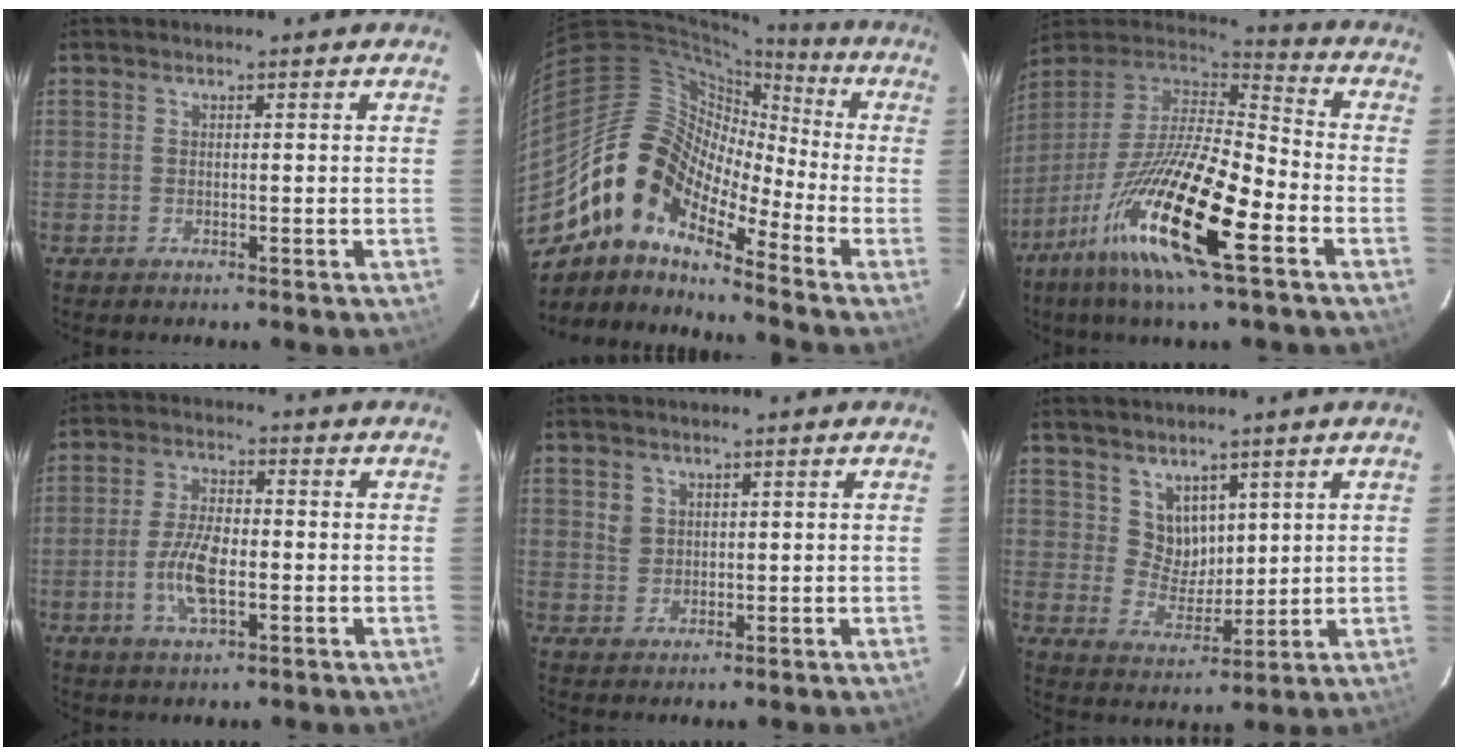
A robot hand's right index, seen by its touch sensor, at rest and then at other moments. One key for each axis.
{"total": 15.5, "fx": -9.8, "fy": 7.2, "fz": 9.6, "tx": -0.157, "ty": 0.004, "tz": -0.205}
{"total": 22.8, "fx": -11.3, "fy": 4.6, "fz": 19.2, "tx": -0.373, "ty": -0.043, "tz": -0.222}
{"total": 8.3, "fx": -2.0, "fy": 3.5, "fz": 7.3, "tx": -0.149, "ty": 0.000, "tz": -0.039}
{"total": 3.2, "fx": 1.3, "fy": 2.8, "fz": 0.9, "tx": -0.009, "ty": 0.008, "tz": 0.027}
{"total": 6.0, "fx": 3.7, "fy": 4.5, "fz": 1.6, "tx": -0.020, "ty": 0.003, "tz": 0.078}